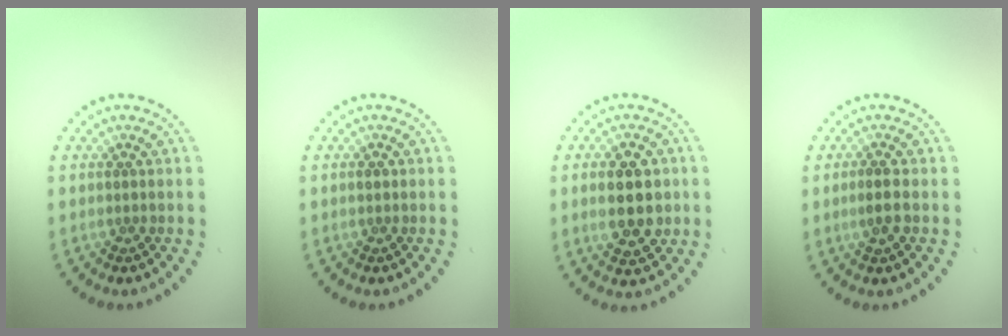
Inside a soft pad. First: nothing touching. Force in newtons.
{"total": 0.6, "press": 0.6, "slide": 0.1}
{"total": 5.1, "press": 5.1, "slide": 0.3}
{"total": 1.9, "press": 1.8, "slide": 0.6}